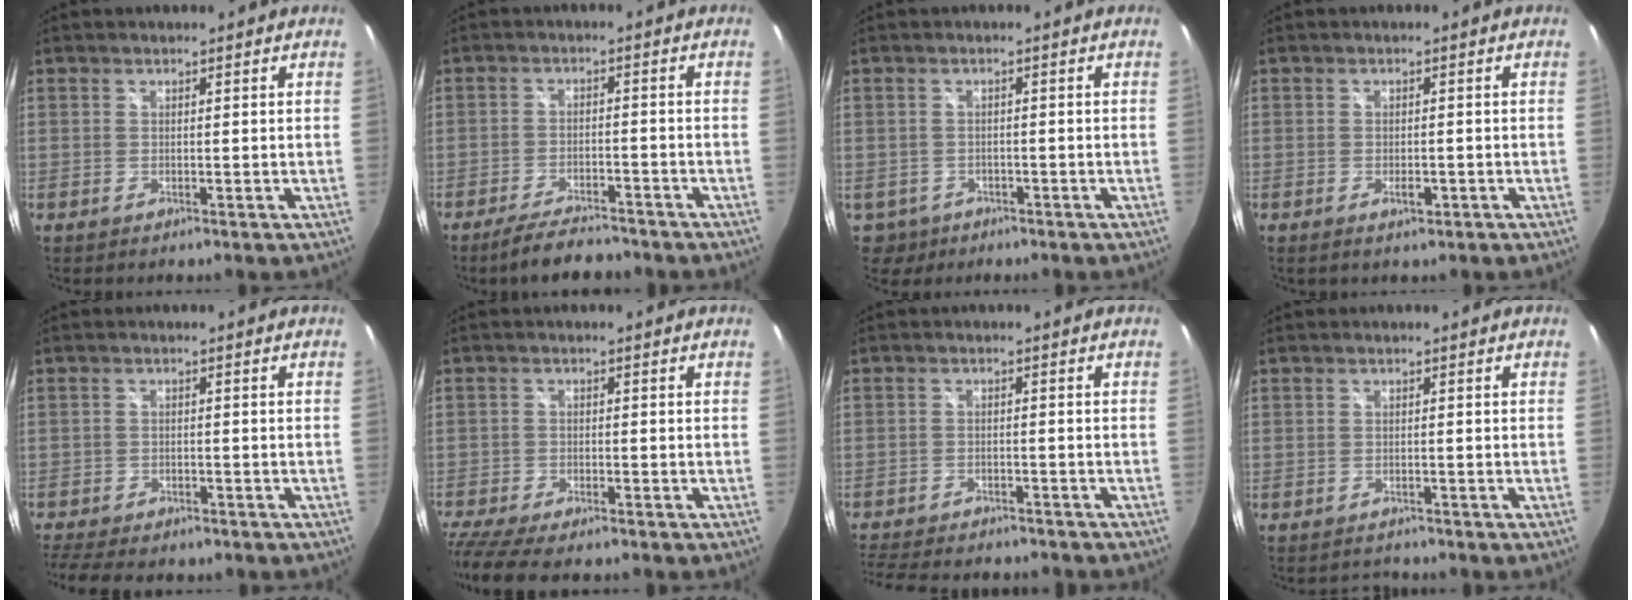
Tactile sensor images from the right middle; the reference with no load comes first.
{"total": 8.1, "force": [-7.0, 2.2, 3.5], "torque": [-0.084, -0.008, -0.112]}
{"total": 4.2, "force": [-1.8, 3.6, 1.0], "torque": [-0.031, -0.001, -0.022]}
{"total": 1.9, "force": [-1.0, 1.2, 1.2], "torque": [-0.020, -0.001, -0.013]}
{"total": 9.1, "force": [-7.6, 3.2, 3.8], "torque": [-0.099, -0.024, -0.122]}
{"total": 10.6, "force": [-9.0, 2.5, 5.0], "torque": [-0.139, -0.039, -0.162]}
{"total": 14.1, "force": [-12.1, 4.6, 5.6], "torque": [-0.135, -0.014, -0.181]}
{"total": 2.0, "force": [-2.0, 0.5, -0.1], "torque": [-0.004, 0.004, -0.033]}